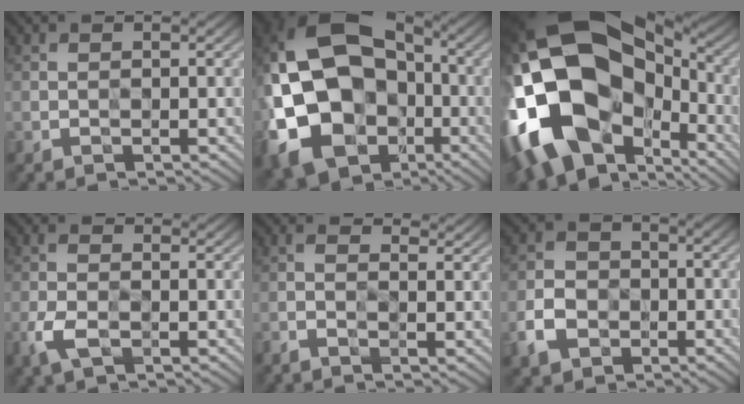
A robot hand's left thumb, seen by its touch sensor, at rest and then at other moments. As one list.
[{"total": 20.9, "force": [-3.5, 16.0, 13.0], "torque": [-0.311, -0.030, -0.044]}, {"total": 22.4, "force": [-1.9, 15.1, 16.4], "torque": [-0.361, -0.027, -0.016]}, {"total": 4.0, "force": [-1.2, 2.1, 3.2], "torque": [-0.087, -0.006, -0.034]}, {"total": 2.1, "force": [0.5, 0.7, 1.9], "torque": [-0.049, -0.001, 0.001]}, {"total": 5.0, "force": [-2.0, 3.9, 2.3], "torque": [-0.058, -0.007, -0.049]}]